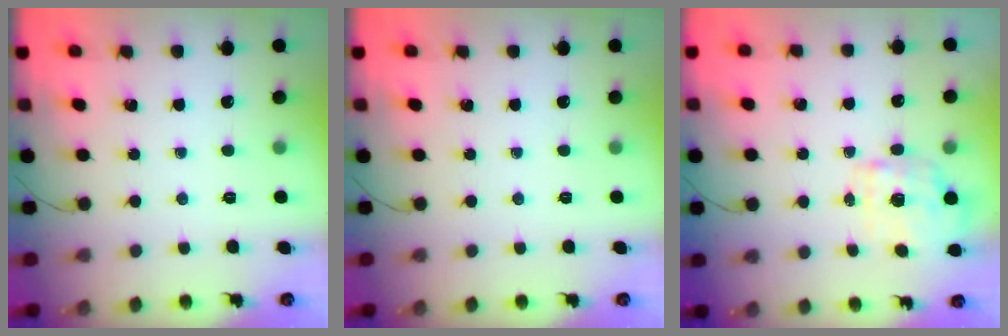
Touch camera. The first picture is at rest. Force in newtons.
{"total": 0.0}
{"total": 2.4, "press": 2.1, "slide": 1.2}